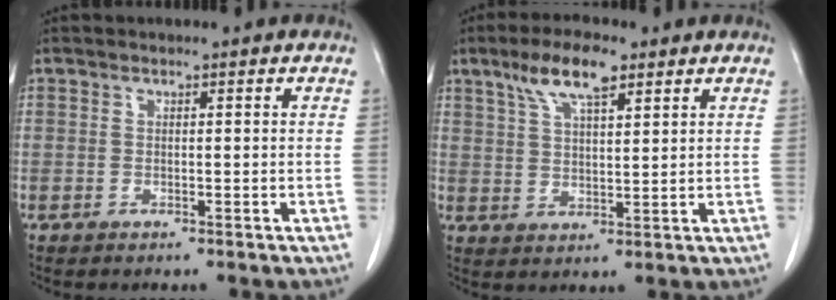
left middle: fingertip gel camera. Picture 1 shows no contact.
{"total": 7.7, "force": [4.8, 2.0, 5.6], "torque": [-0.115, 0.013, 0.090]}